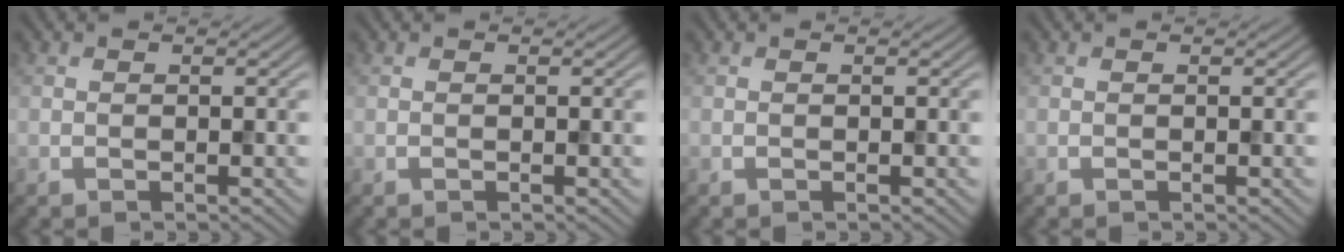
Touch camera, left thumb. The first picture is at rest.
{"total": 0.0}
{"total": 0.0}
{"total": 0.0}